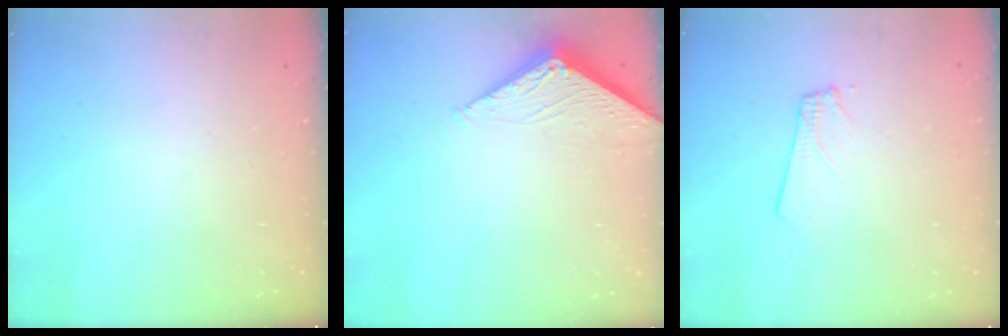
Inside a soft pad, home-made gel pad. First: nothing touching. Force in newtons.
{"total": 4.0, "press": 3.9, "slide": 0.5}
{"total": 2.3, "press": 2.3, "slide": 0.3}